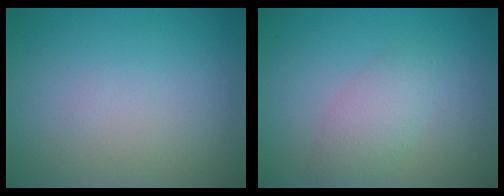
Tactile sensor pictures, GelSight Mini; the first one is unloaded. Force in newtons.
{"total": 2.4, "press": 2.4, "slide": 0.2}